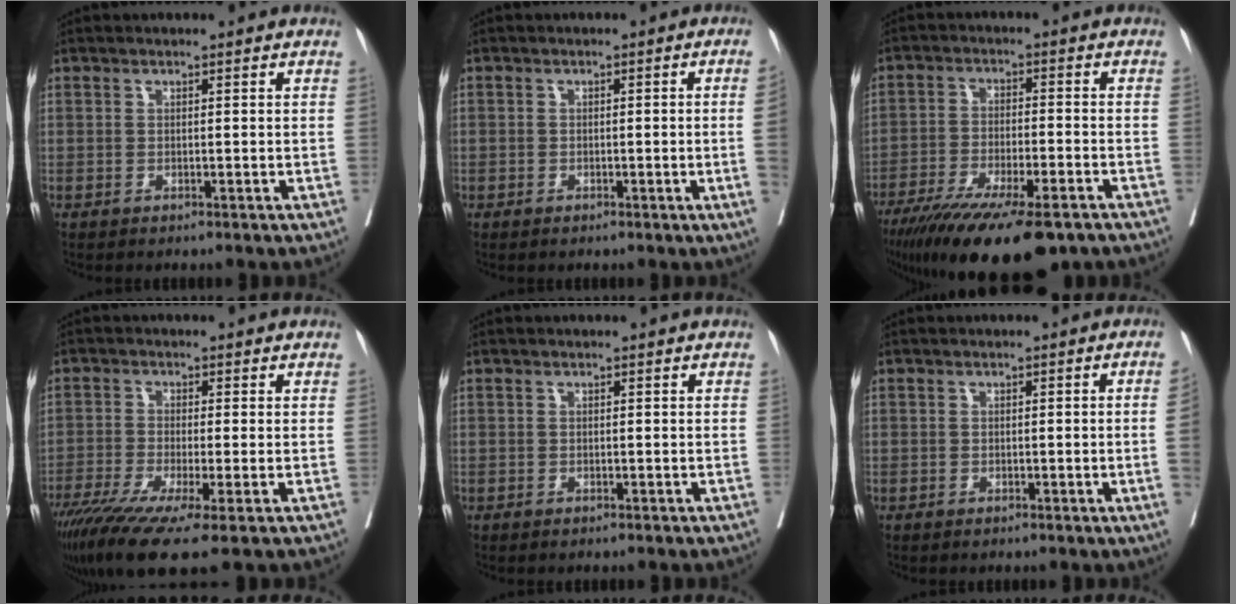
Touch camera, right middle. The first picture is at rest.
{"total": 2.0, "force": [-0.3, 0.0, 2.0], "torque": [-0.026, 0.006, -0.004]}
{"total": 18.1, "force": [-13.3, 3.1, 11.9], "torque": [-0.180, -0.042, -0.212]}
{"total": 11.8, "force": [-7.5, 0.7, 9.1], "torque": [-0.158, -0.035, -0.130]}
{"total": 0.0}
{"total": 2.1, "force": [-0.2, -0.2, 2.1], "torque": [-0.028, 0.007, -0.003]}